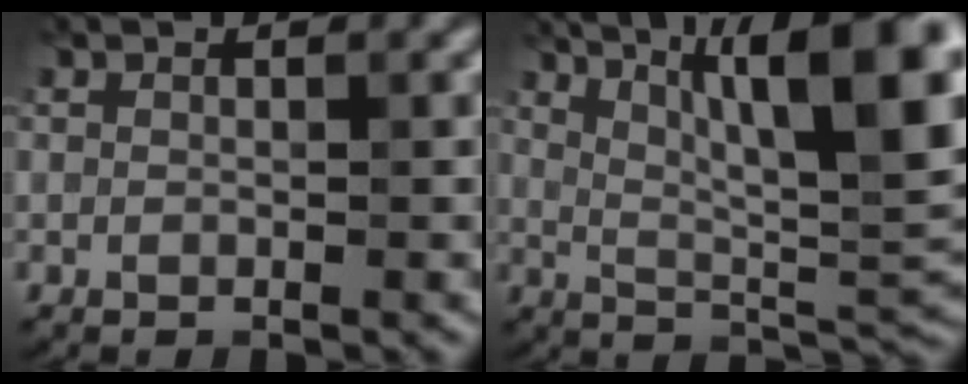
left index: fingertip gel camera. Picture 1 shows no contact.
{"total": 13.1, "force": [5.8, 3.9, 11.1], "torque": [-0.134, 0.011, 0.085]}